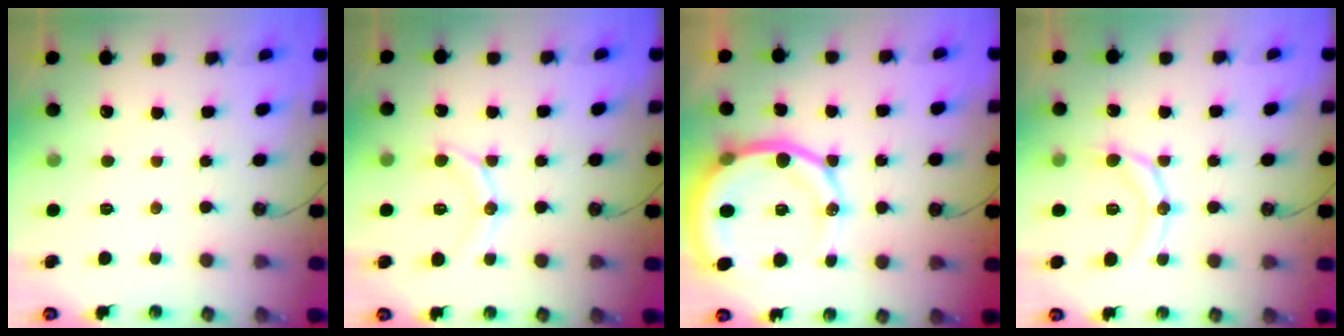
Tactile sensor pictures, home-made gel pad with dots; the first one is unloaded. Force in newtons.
{"total": 11.9, "press": 11.8, "slide": 1.3}
{"total": 17.5, "press": 17.3, "slide": 3.2}
{"total": 12.2, "press": 12.2, "slide": 1.1}